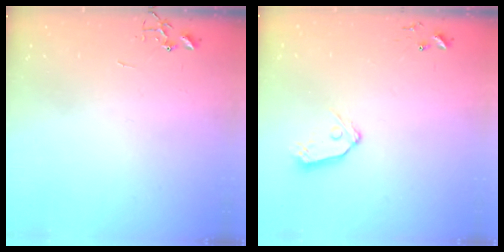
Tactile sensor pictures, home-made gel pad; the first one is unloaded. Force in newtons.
{"total": 8.0, "press": 8.0, "slide": 0.5}